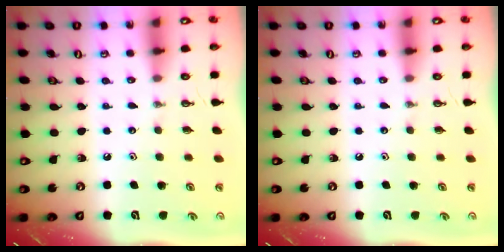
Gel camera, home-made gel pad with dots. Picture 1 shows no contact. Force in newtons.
{"total": 0.0}